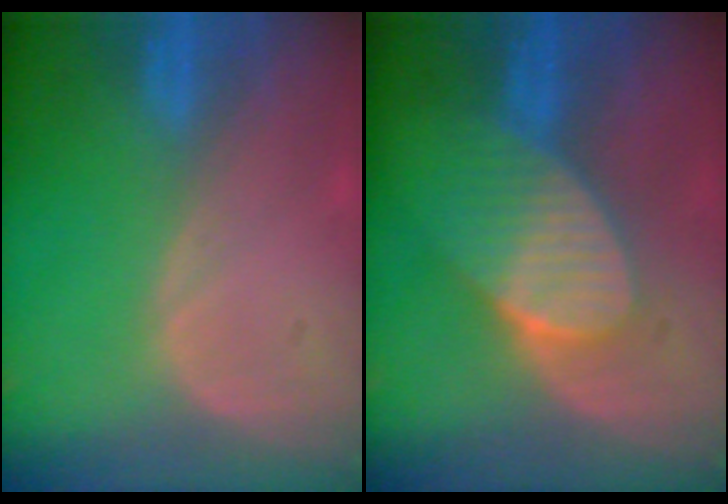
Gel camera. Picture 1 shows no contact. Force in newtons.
{"total": 7.0, "press": 6.9, "slide": 1.2}